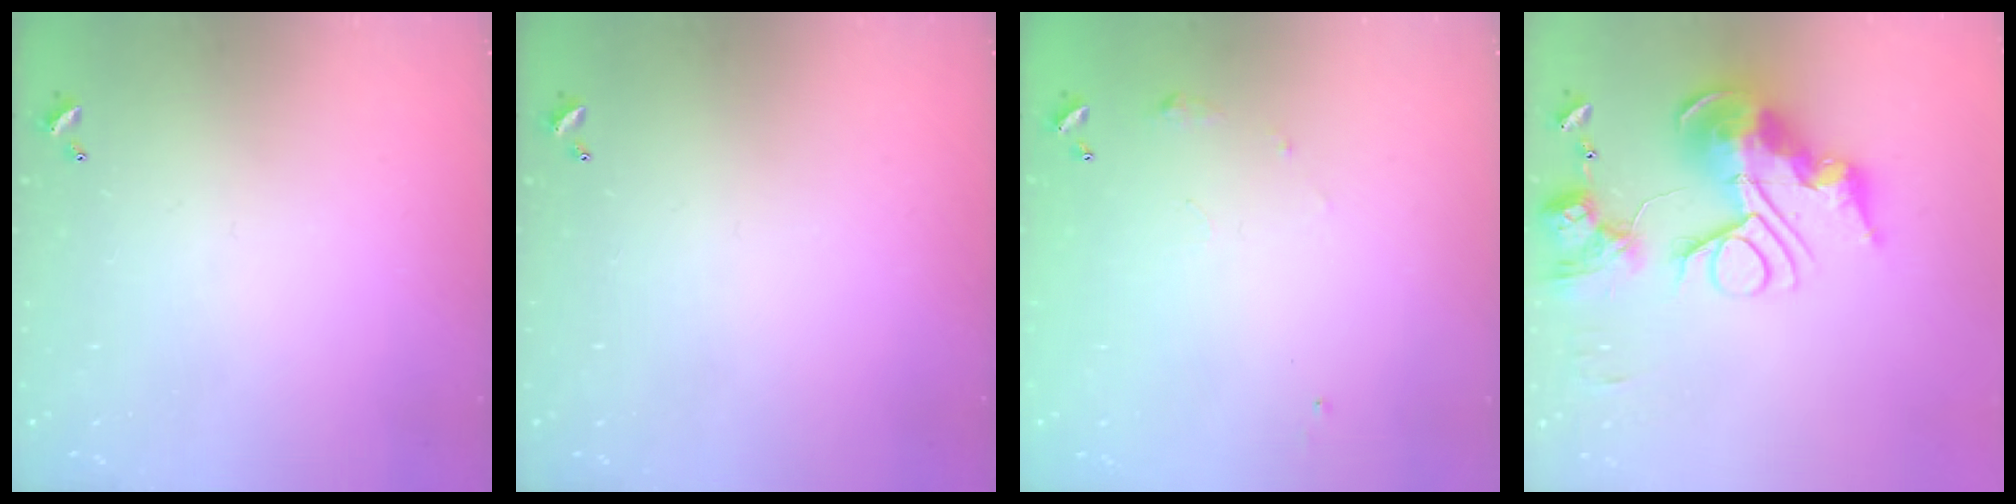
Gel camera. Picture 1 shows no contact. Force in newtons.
{"total": 0.0}
{"total": 5.9, "press": 5.9, "slide": 0.8}
{"total": 0.9, "press": 0.9, "slide": 0.0}